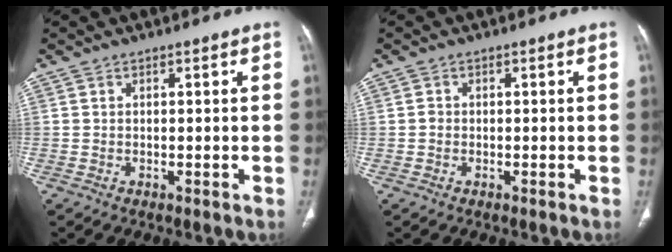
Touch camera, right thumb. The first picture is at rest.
{"total": 0.9, "force": [-0.1, 0.8, 0.4], "torque": [-0.004, 0.003, -0.003]}